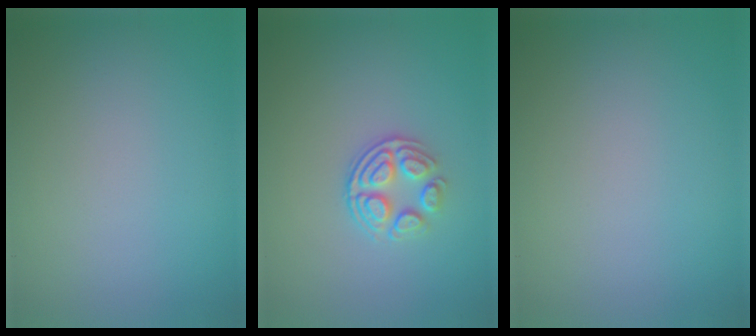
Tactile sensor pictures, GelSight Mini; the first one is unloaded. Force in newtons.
{"total": 3.1, "press": 2.6, "slide": 1.8}
{"total": 0.0}